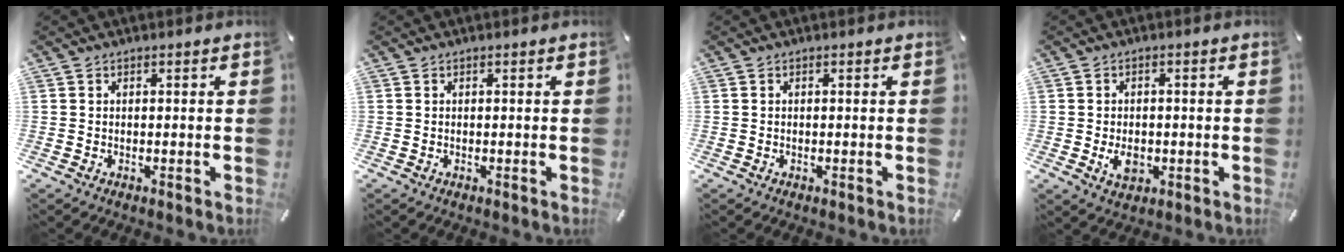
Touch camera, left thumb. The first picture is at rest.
{"total": 0.0}
{"total": 0.0}
{"total": 4.7, "force": [-1.0, 3.3, 3.2], "torque": [-0.060, -0.002, -0.020]}